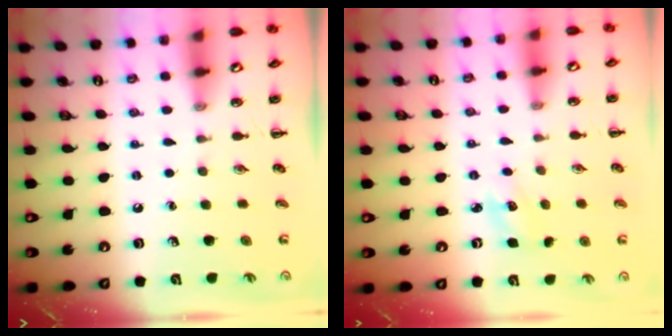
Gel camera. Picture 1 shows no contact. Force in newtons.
{"total": 4.0, "press": 3.8, "slide": 1.2}